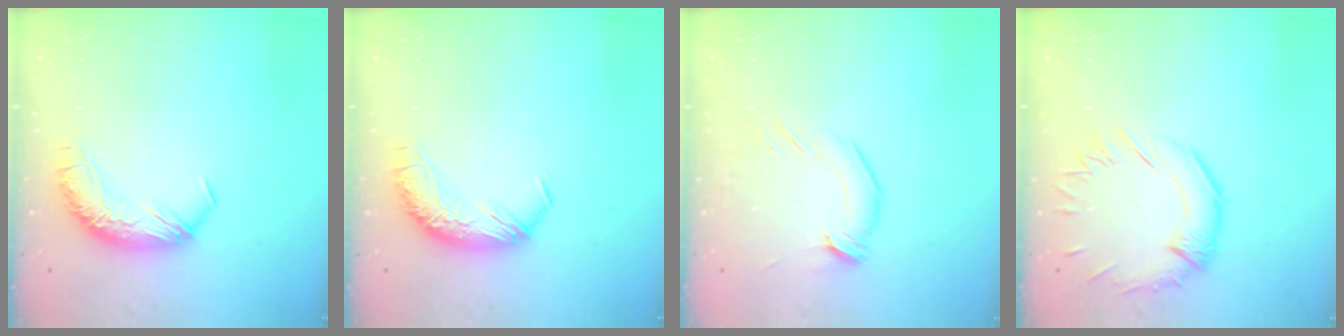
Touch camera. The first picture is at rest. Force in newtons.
{"total": 0.0}
{"total": 2.6, "press": 2.6, "slide": 0.4}
{"total": 1.0, "press": 0.6, "slide": 0.8}